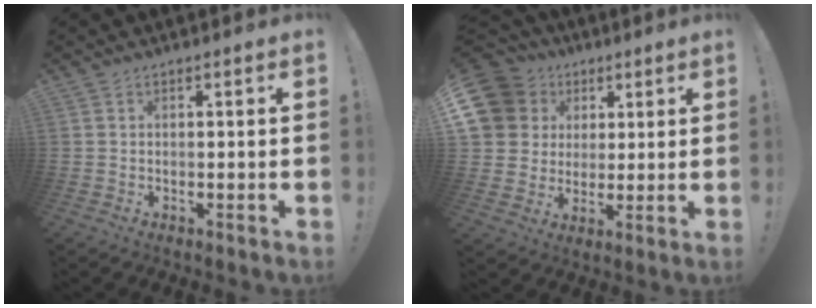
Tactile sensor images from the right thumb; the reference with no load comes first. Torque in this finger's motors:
{"motor_torque": [-0.09, 1.12, 0.09, 0.33, 0.05]}